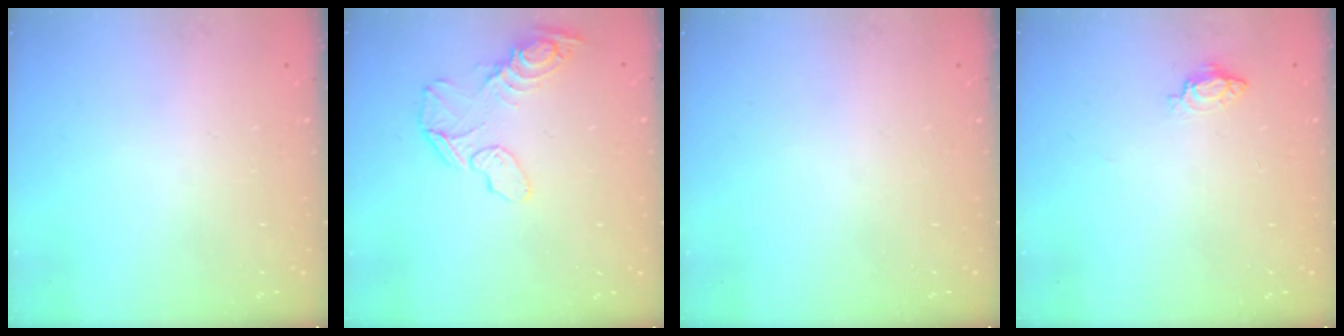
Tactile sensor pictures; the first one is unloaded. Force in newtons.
{"total": 11.9, "press": 11.5, "slide": 2.8}
{"total": 0.0}
{"total": 4.4, "press": 4.3, "slide": 0.5}